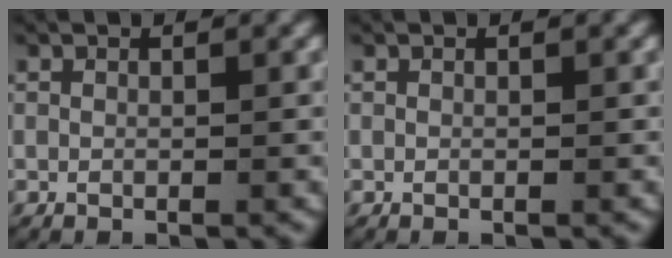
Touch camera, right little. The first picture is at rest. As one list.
[{"total": 0.0}]